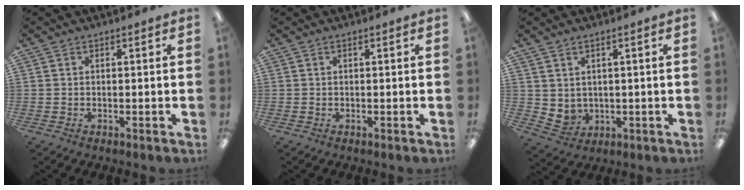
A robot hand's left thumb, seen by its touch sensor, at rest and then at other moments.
{"total": 0.0}
{"total": 3.3, "force": [2.2, 2.3, 1.0], "torque": [-0.025, -0.012, 0.043]}